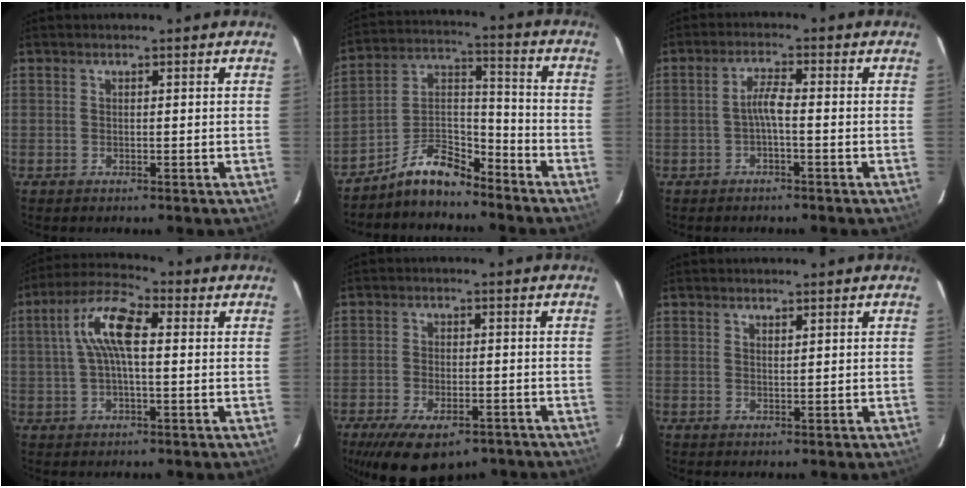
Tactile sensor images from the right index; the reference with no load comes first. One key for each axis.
{"total": 9.7, "fx": -8.2, "fy": 3.4, "fz": 4.0, "tx": -0.089, "ty": 0.042, "tz": -0.157}
{"total": 2.8, "fx": -1.1, "fy": 0.2, "fz": 2.6, "tx": -0.055, "ty": 0.007, "tz": -0.021}
{"total": 9.8, "fx": 1.5, "fy": 3.3, "fz": 9.1, "tx": -0.181, "ty": 0.025, "tz": 0.025}
{"total": 14.6, "fx": -10.0, "fy": 6.5, "fz": 8.4, "tx": -0.177, "ty": -0.025, "tz": -0.149}
{"total": 0.8, "fx": 0.6, "fy": 0.1, "fz": 0.5, "tx": -0.008, "ty": 0.001, "tz": 0.011}